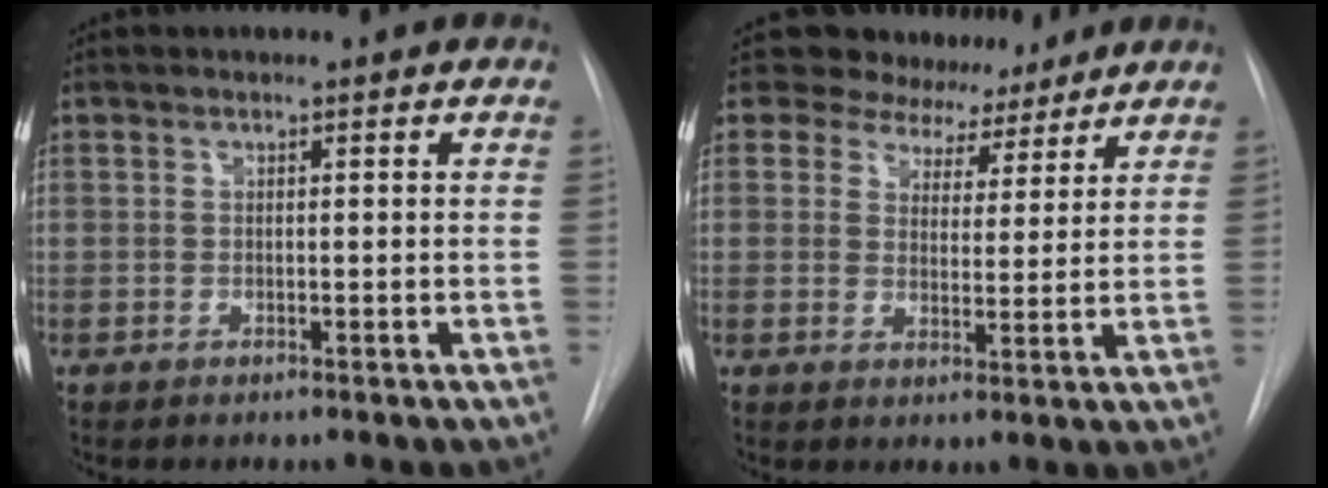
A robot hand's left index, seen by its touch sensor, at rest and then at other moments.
{"total": 8.1, "force": [6.9, 4.1, 0.4], "torque": [0.012, 0.000, 0.089]}